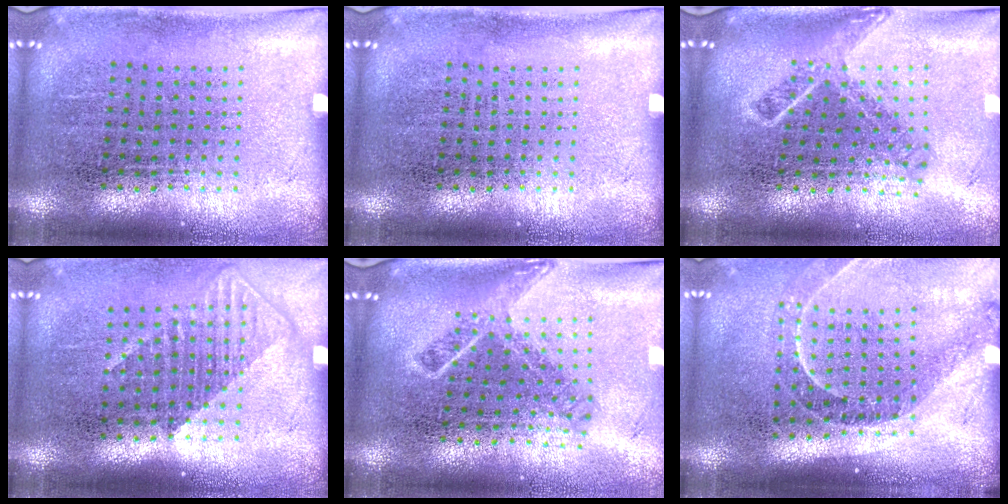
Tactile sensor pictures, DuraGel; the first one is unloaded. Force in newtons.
{"total": 0.0}
{"total": 1.8, "press": 1.3, "slide": 1.3}
{"total": 1.3, "press": 1.0, "slide": 0.8}
{"total": 1.8, "press": 1.3, "slide": 1.3}
{"total": 1.4, "press": 1.3, "slide": 0.5}